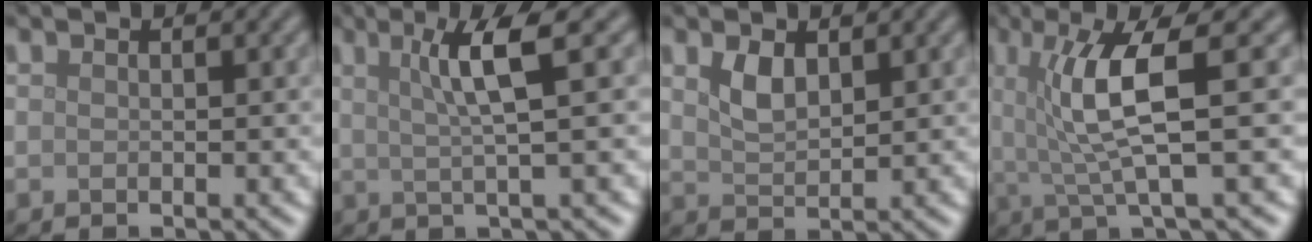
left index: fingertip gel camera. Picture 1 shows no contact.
{"total": 4.6, "force": [1.4, 0.5, 4.3], "torque": [-0.071, 0.004, 0.024]}
{"total": 2.3, "force": [1.3, 1.1, 1.6], "torque": [-0.036, -0.001, 0.031]}
{"total": 6.5, "force": [1.1, 1.2, 6.3], "torque": [-0.119, 0.000, 0.021]}